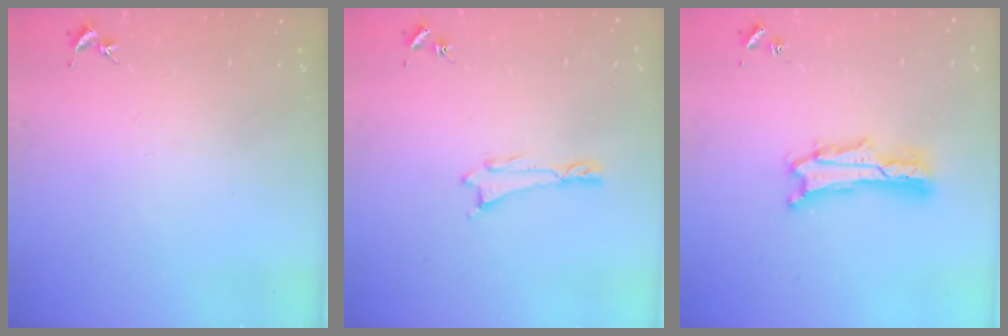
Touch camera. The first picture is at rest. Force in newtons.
{"total": 0.0}
{"total": 2.7, "press": 2.7, "slide": 0.4}